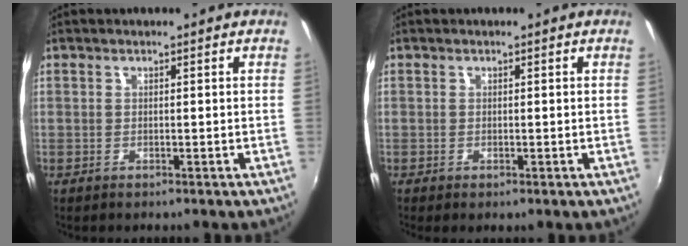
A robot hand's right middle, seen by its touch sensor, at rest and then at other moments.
{"total": 0.6, "force": [-0.2, 0.0, 0.6], "torque": [-0.009, -0.001, -0.003]}